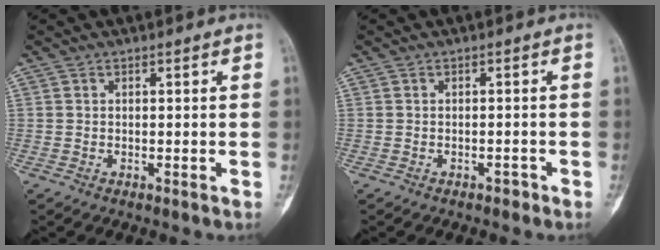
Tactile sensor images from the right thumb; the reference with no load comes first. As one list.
[{"total": 1.1, "force": [-0.9, 0.5, 0.4], "torque": [-0.008, 0.008, -0.012]}]